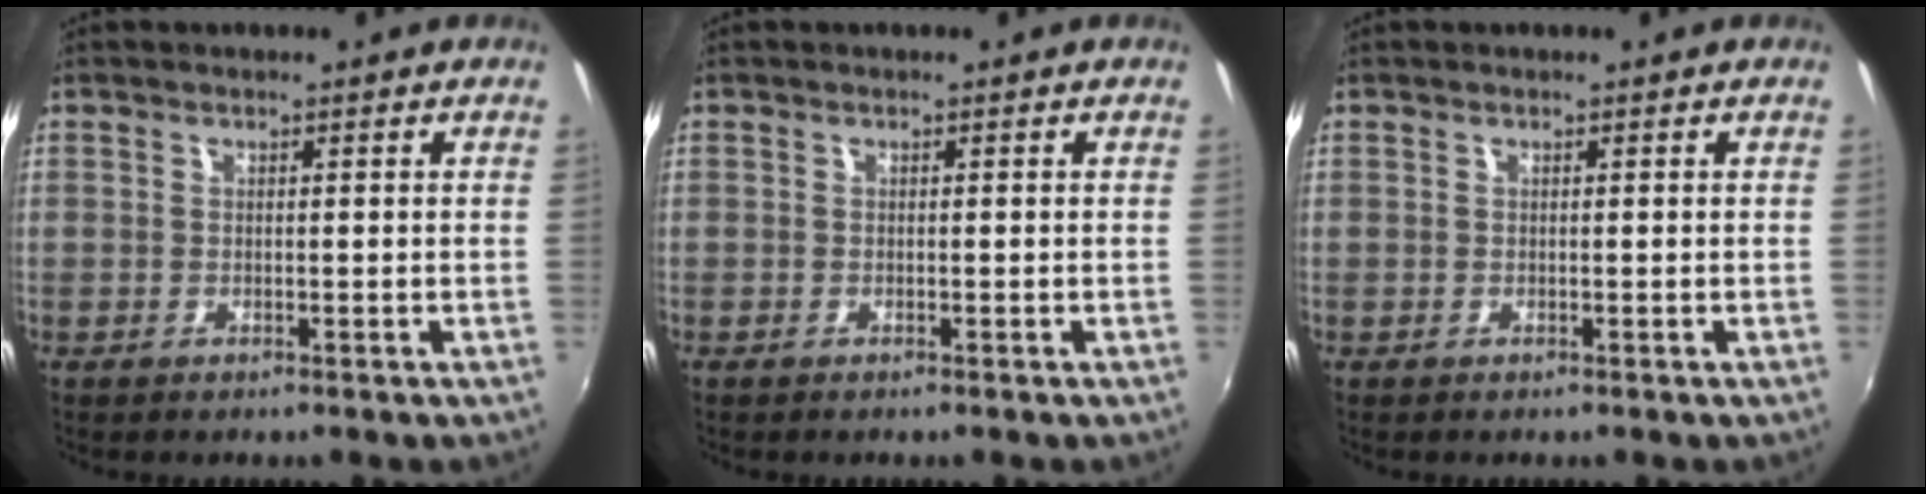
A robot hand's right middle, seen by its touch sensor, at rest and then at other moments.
{"total": 0.0}
{"total": 0.0}